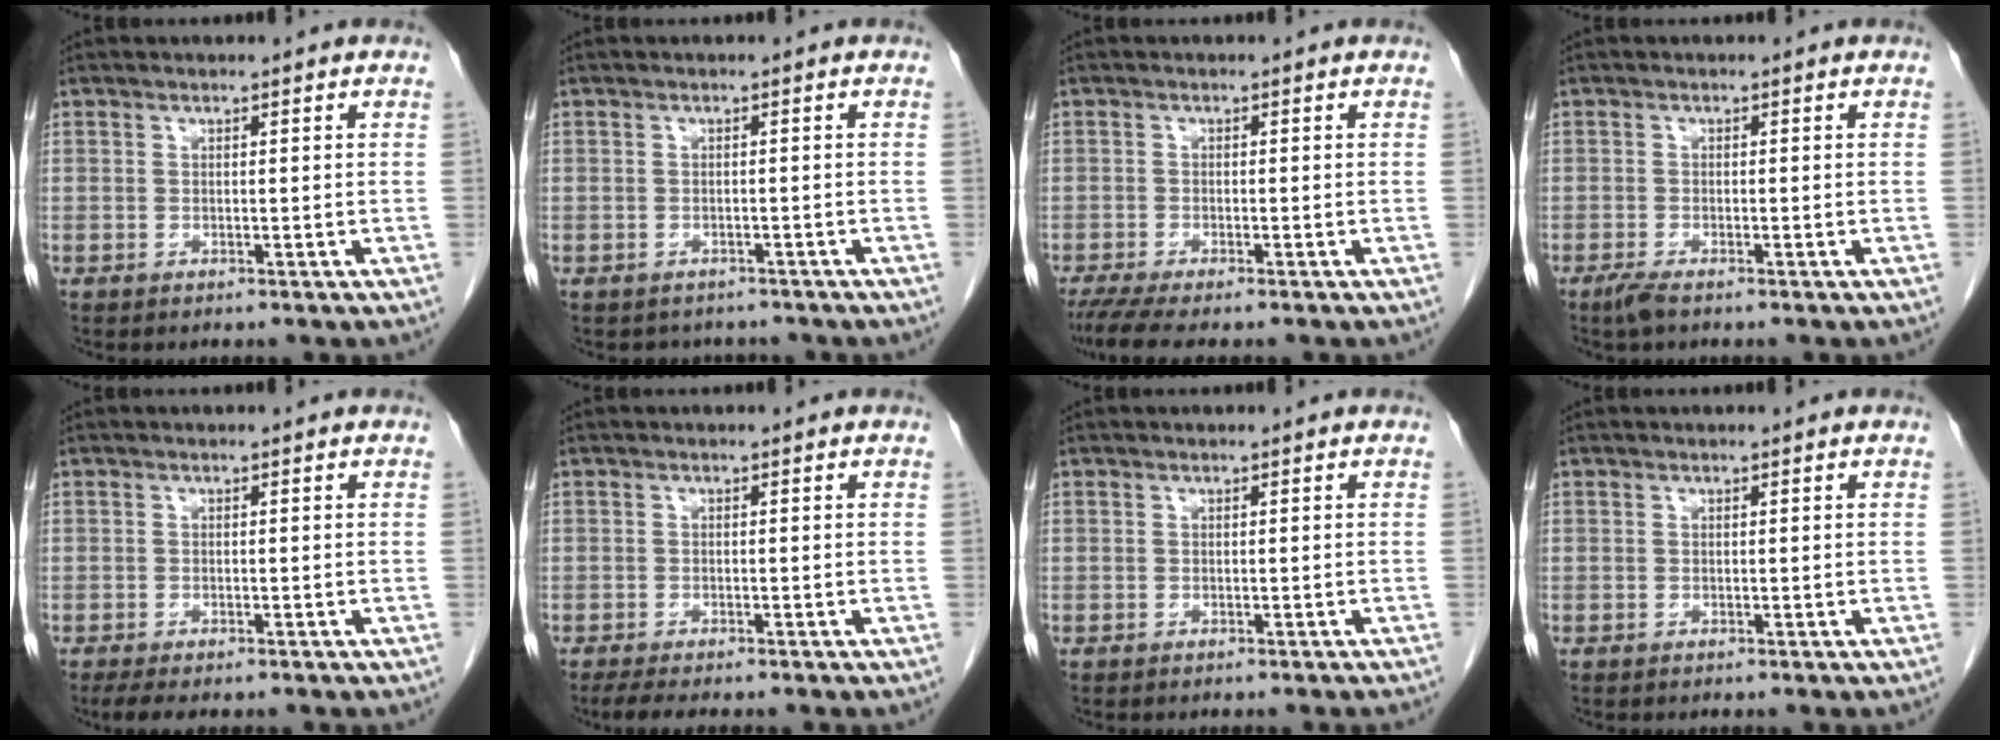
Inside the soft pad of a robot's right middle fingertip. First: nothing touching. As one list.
[{"total": 4.7, "force": [-4.2, 2.0, 0.7], "torque": [-0.012, 0.005, -0.047]}, {"total": 5.4, "force": [-4.4, 0.1, 3.1], "torque": [-0.047, -0.013, -0.075]}, {"total": 2.0, "force": [-1.5, 0.3, 1.3], "torque": [-0.035, -0.006, -0.029]}, {"total": 5.3, "force": [-4.2, 1.4, 3.0], "torque": [-0.042, -0.013, -0.060]}, {"total": 5.7, "force": [-4.7, 0.9, 3.1], "torque": [-0.042, -0.012, -0.069]}, {"total": 3.2, "force": [-2.9, -0.3, 1.2], "torque": [-0.014, -0.006, -0.033]}, {"total": 0.9, "force": [-0.8, -0.1, 0.5], "torque": [-0.003, 0.003, -0.006]}]